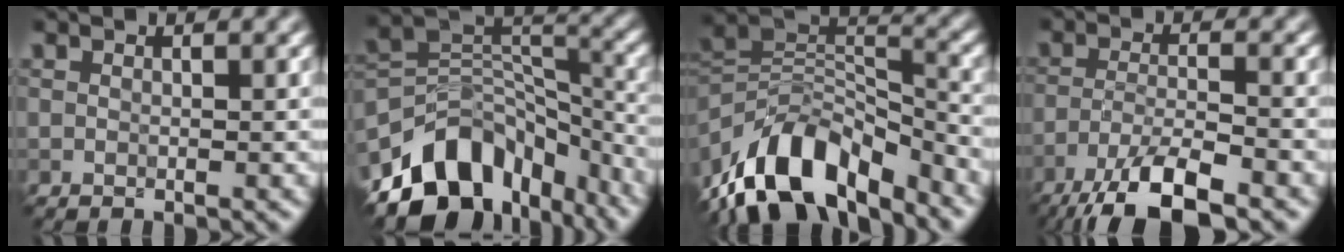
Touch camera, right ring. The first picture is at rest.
{"total": 11.4, "force": [-7.2, 7.0, 5.4], "torque": [-0.084, 0.003, -0.121]}
{"total": 11.2, "force": [-7.7, 5.1, 6.3], "torque": [-0.105, 0.011, -0.142]}
{"total": 7.6, "force": [-5.7, 1.7, 4.8], "torque": [-0.078, -0.002, -0.104]}